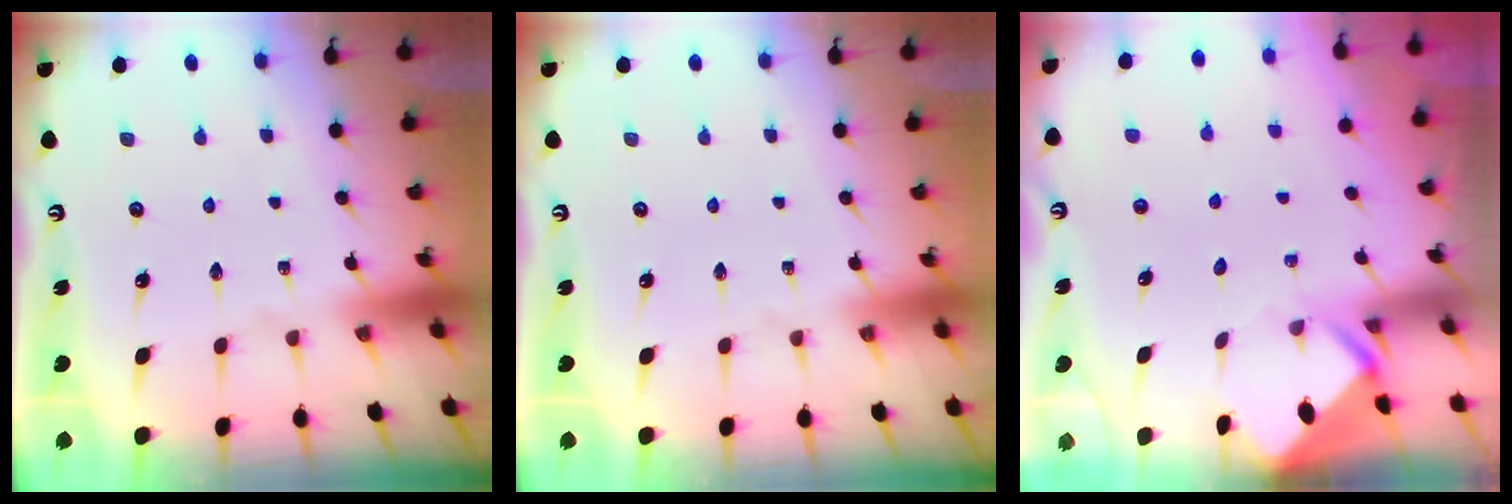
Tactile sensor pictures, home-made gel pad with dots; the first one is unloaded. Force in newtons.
{"total": 0.0}
{"total": 3.4, "press": 3.4, "slide": 0.3}